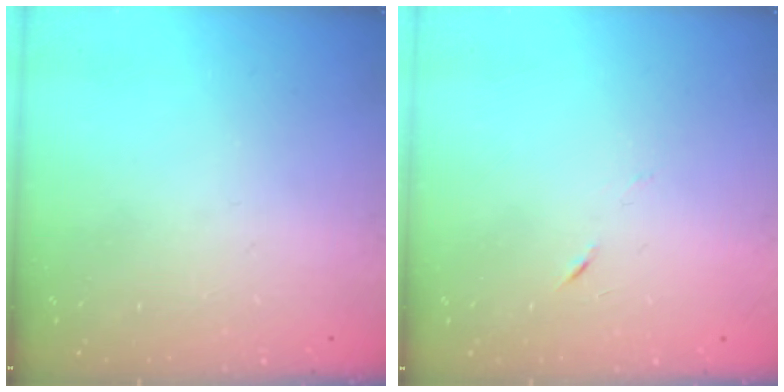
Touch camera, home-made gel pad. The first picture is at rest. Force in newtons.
{"total": 3.7, "press": 3.6, "slide": 0.9}